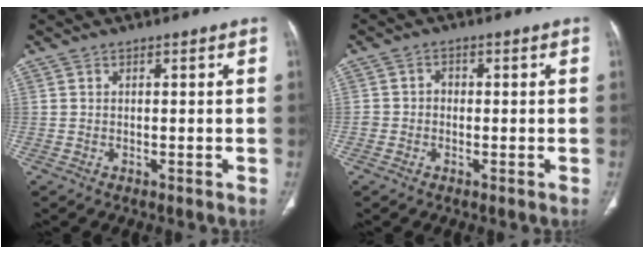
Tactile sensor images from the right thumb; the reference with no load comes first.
{"total": 2.0, "force": [-0.5, 1.8, 0.7], "torque": [0.000, 0.013, -0.013]}